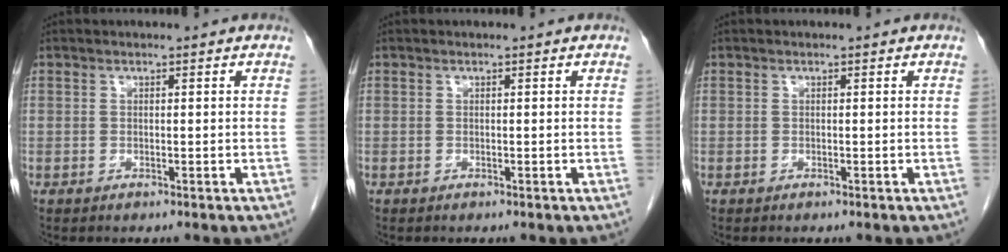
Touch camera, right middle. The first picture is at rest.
{"total": 0.0}
{"total": 0.0}